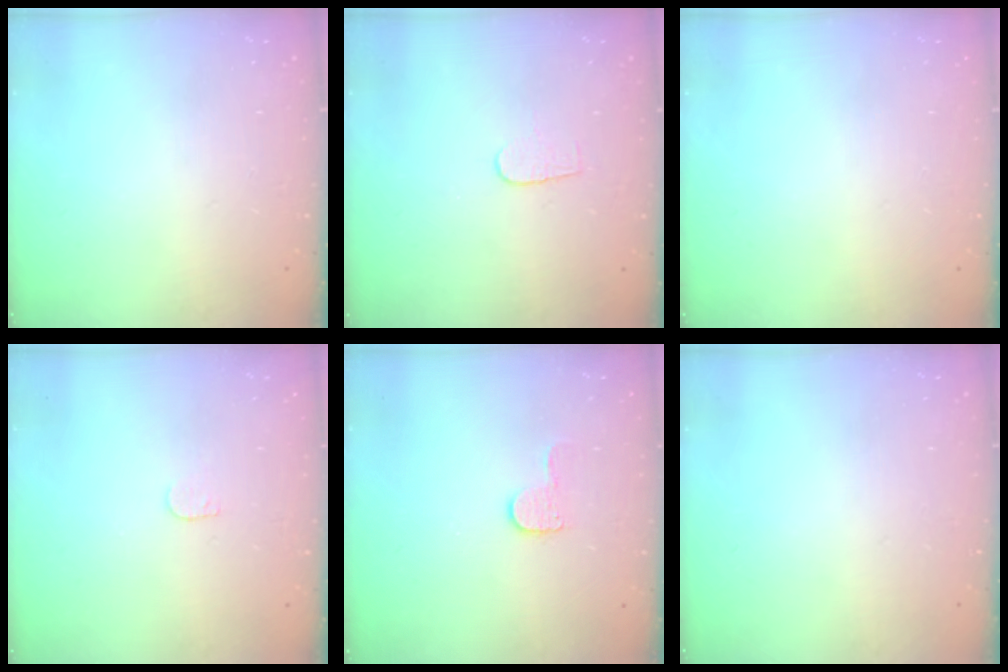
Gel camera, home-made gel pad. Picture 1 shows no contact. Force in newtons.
{"total": 4.3, "press": 4.3, "slide": 0.3}
{"total": 0.0}
{"total": 3.2, "press": 3.2, "slide": 0.3}
{"total": 5.4, "press": 5.4, "slide": 0.5}
{"total": 0.0}